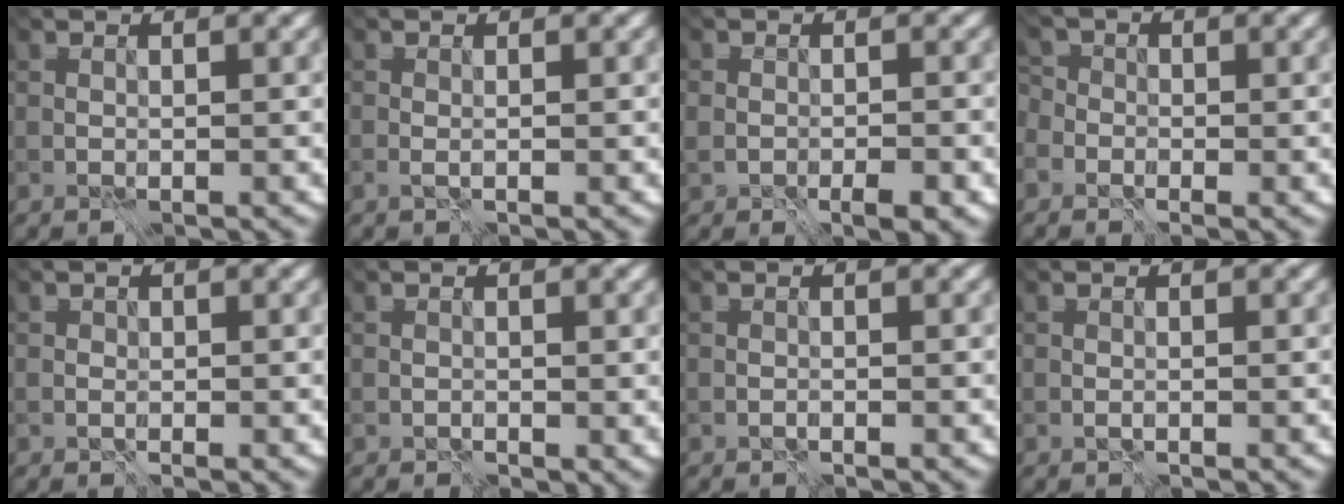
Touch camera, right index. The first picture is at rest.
{"total": 0.6, "force": [-0.5, -0.3, 0.2], "torque": [0.002, 0.008, -0.029]}
{"total": 2.2, "force": [-2.0, 0.7, 0.6], "torque": [-0.015, -0.001, -0.023]}
{"total": 5.1, "force": [0.1, 3.5, 3.7], "torque": [-0.064, 0.023, -0.020]}
{"total": 0.7, "force": [-0.7, 0.1, 0.0], "torque": [-0.001, 0.004, -0.017]}
{"total": 0.6, "force": [-0.6, 0.0, -0.1], "torque": [0.005, -0.003, -0.018]}
{"total": 1.3, "force": [-1.1, -0.5, -0.4], "torque": [0.011, -0.001, -0.029]}
{"total": 0.5, "force": [-0.5, -0.2, 0.0], "torque": [0.004, 0.006, -0.018]}